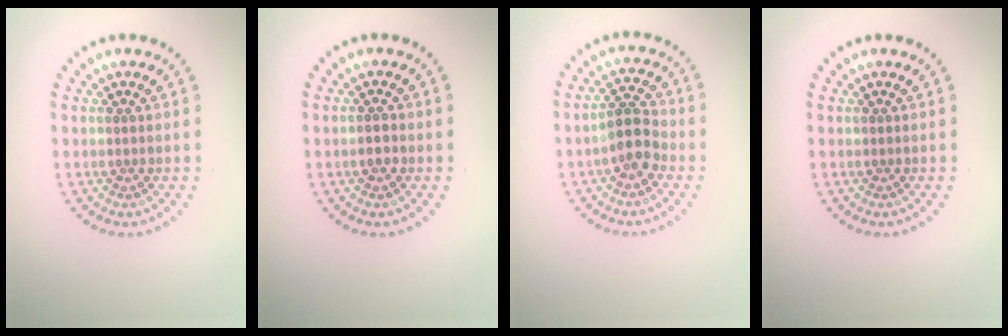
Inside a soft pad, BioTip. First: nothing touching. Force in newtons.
{"total": 1.1, "press": 1.1, "slide": 0.4}
{"total": 3.4, "press": 3.2, "slide": 1.3}
{"total": 0.0}